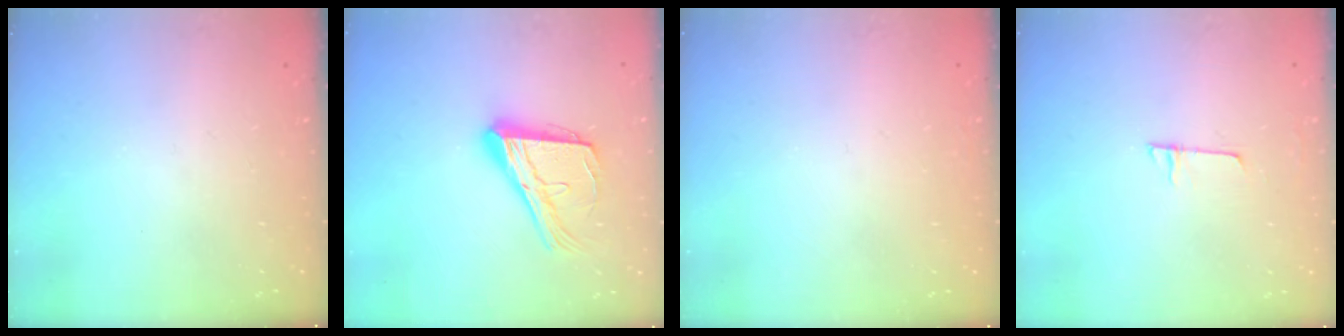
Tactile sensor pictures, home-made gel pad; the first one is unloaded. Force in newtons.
{"total": 17.9, "press": 17.8, "slide": 1.9}
{"total": 1.6, "press": 1.6, "slide": 0.1}
{"total": 4.4, "press": 4.4, "slide": 0.5}